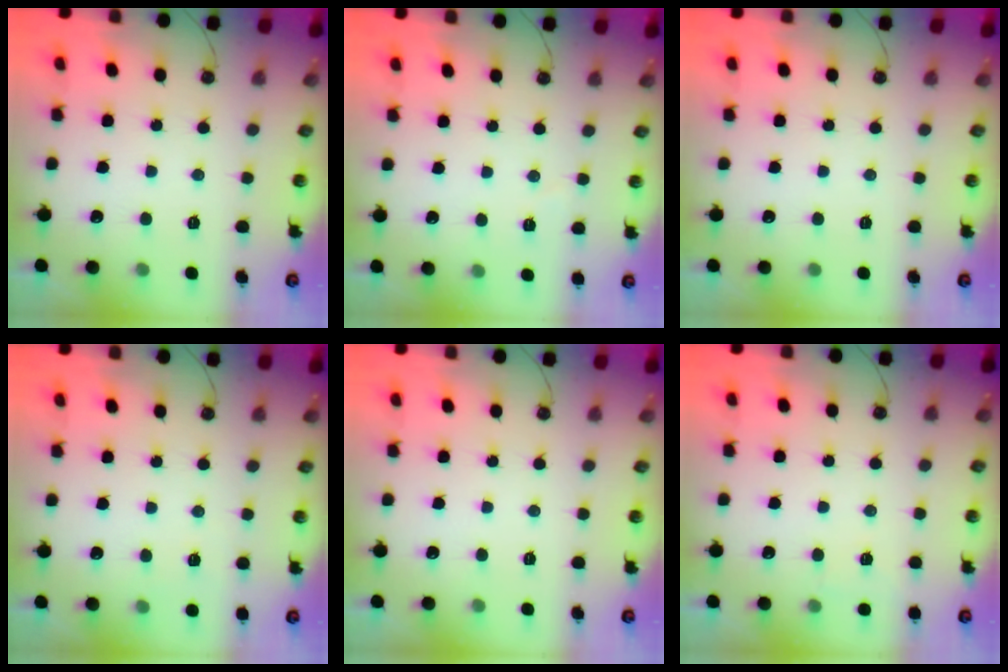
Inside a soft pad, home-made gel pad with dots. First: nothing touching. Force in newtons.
{"total": 2.8, "press": 2.7, "slide": 0.8}
{"total": 0.0}
{"total": 2.1, "press": 2.1, "slide": 0.4}
{"total": 0.0}
{"total": 3.5, "press": 2.7, "slide": 2.3}